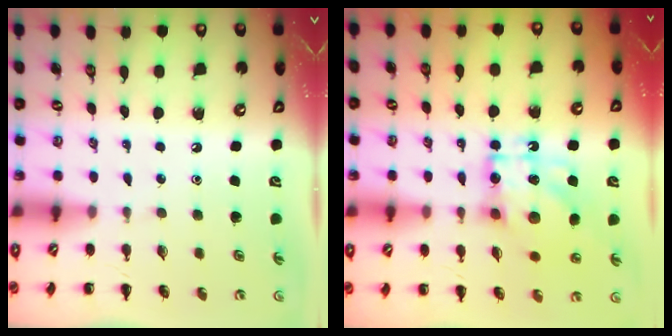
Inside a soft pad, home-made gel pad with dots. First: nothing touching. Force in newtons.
{"total": 13.3, "press": 13.2, "slide": 1.4}